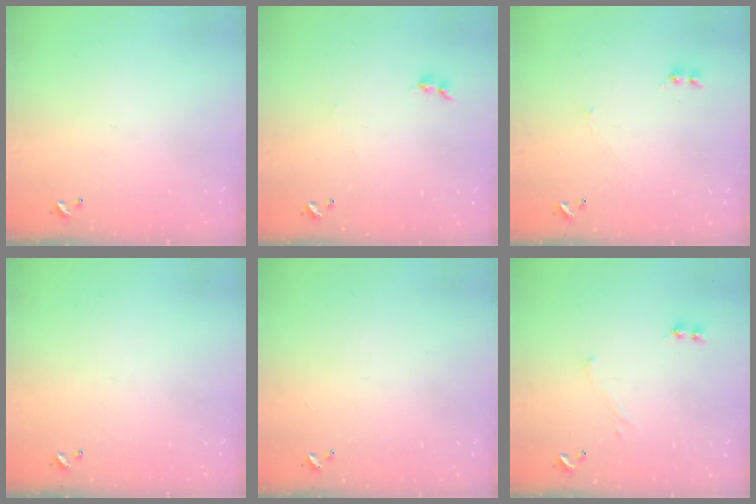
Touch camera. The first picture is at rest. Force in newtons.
{"total": 1.1, "press": 0.9, "slide": 0.5}
{"total": 2.6, "press": 2.6, "slide": 0.6}
{"total": 0.0}
{"total": 2.8, "press": 2.8, "slide": 0.3}
{"total": 0.7, "press": 0.7, "slide": 0.3}